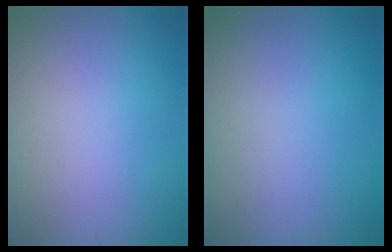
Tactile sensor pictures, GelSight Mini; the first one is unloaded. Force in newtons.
{"total": 0.0}